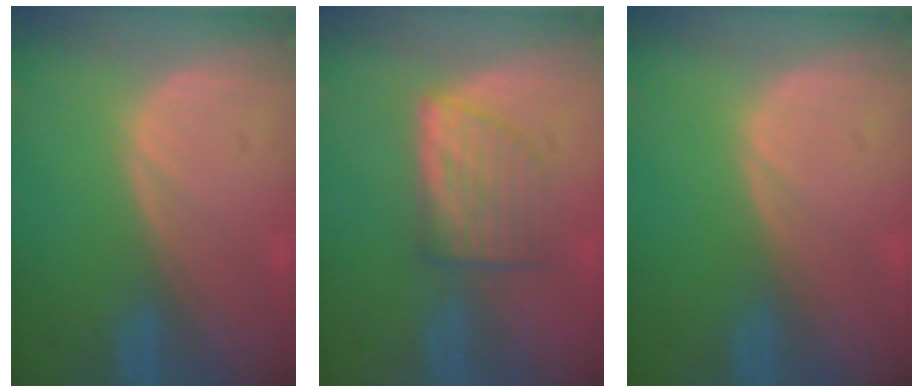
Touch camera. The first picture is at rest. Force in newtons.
{"total": 5.5, "press": 5.5, "slide": 0.4}
{"total": 0.0}